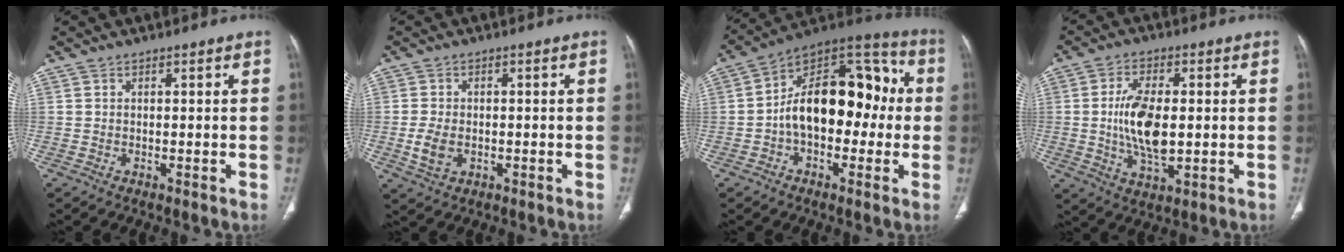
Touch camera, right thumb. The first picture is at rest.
{"total": 4.9, "force": [-0.9, 3.2, 3.5], "torque": [-0.075, -0.003, -0.012]}
{"total": 20.1, "force": [-0.5, 12.1, 16.1], "torque": [-0.216, 0.059, -0.017]}
{"total": 11.3, "force": [0.0, 5.5, 9.9], "torque": [-0.189, -0.007, 0.004]}